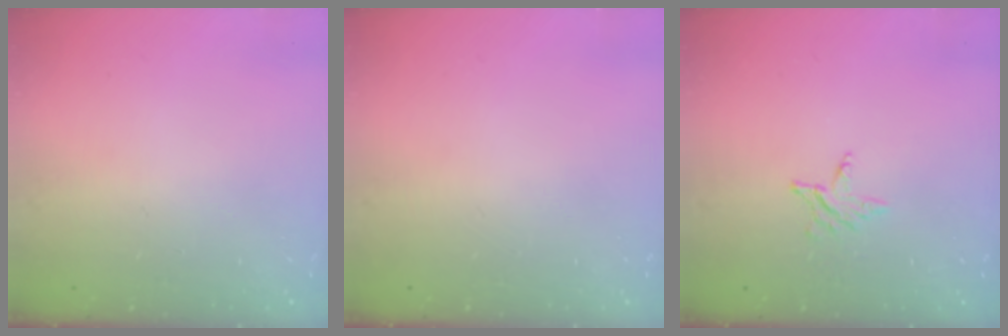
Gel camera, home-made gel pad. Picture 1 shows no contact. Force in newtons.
{"total": 0.0}
{"total": 2.8, "press": 2.8, "slide": 0.3}